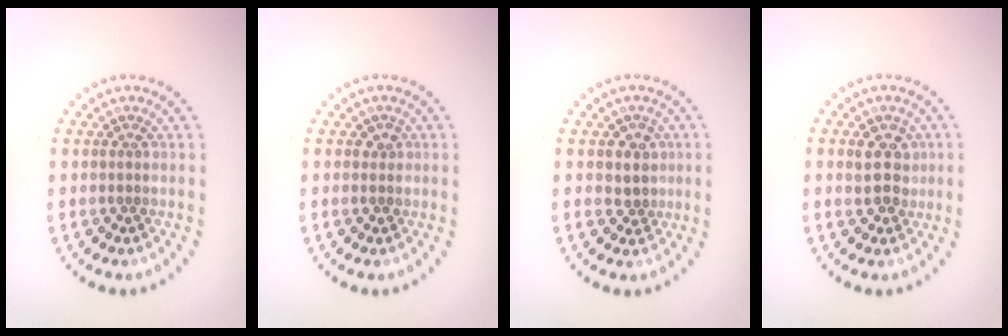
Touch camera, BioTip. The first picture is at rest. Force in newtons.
{"total": 0.9, "press": 0.9, "slide": 0.2}
{"total": 1.7, "press": 1.5, "slide": 0.8}
{"total": 3.0, "press": 2.9, "slide": 0.9}